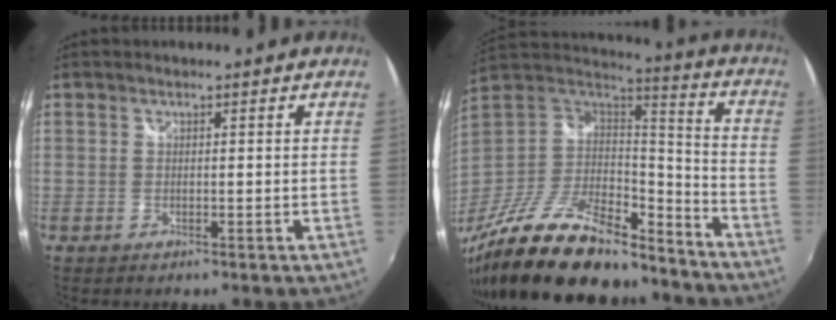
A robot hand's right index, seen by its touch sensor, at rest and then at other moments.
{"total": 30.7, "force": [-22.0, 11.6, 18.0], "torque": [-0.345, -0.023, -0.349]}